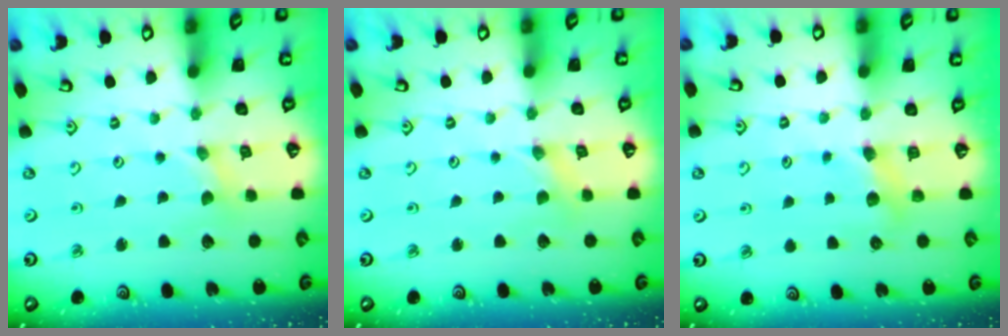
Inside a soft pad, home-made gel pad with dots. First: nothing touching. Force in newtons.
{"total": 0.0}
{"total": 5.2, "press": 5.1, "slide": 0.6}